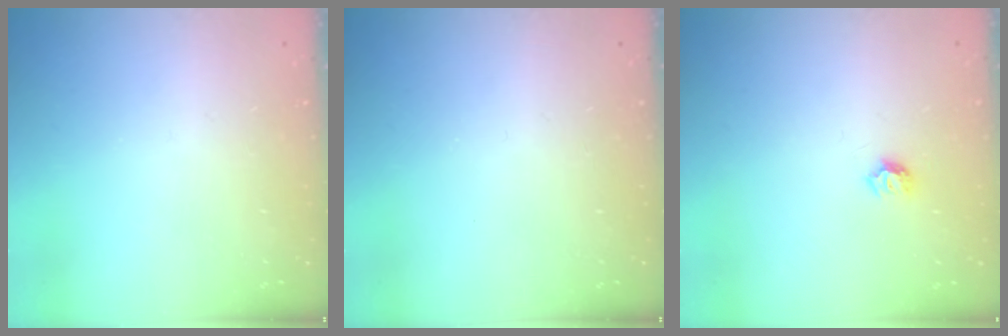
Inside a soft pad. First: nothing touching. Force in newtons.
{"total": 0.0}
{"total": 5.5, "press": 5.4, "slide": 0.6}